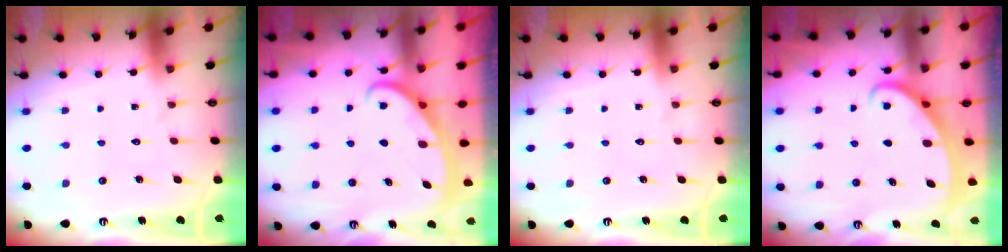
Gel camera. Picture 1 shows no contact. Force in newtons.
{"total": 2.8, "press": 2.8, "slide": 0.4}
{"total": 0.0}
{"total": 2.6, "press": 2.6, "slide": 0.4}